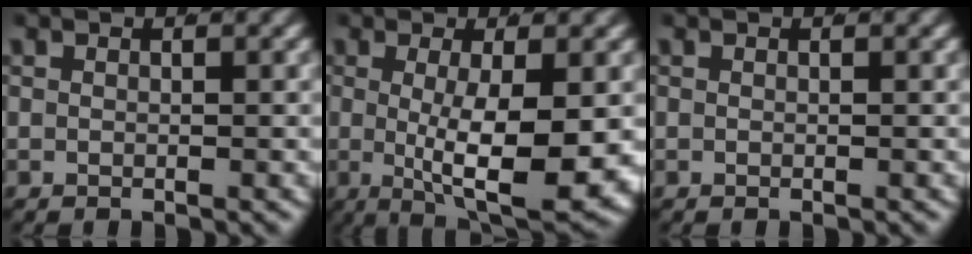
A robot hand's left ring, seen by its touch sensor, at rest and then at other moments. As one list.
[{"total": 9.0, "force": [-1.1, 2.4, 8.7], "torque": [-0.129, -0.028, 0.000]}, {"total": 0.0}]